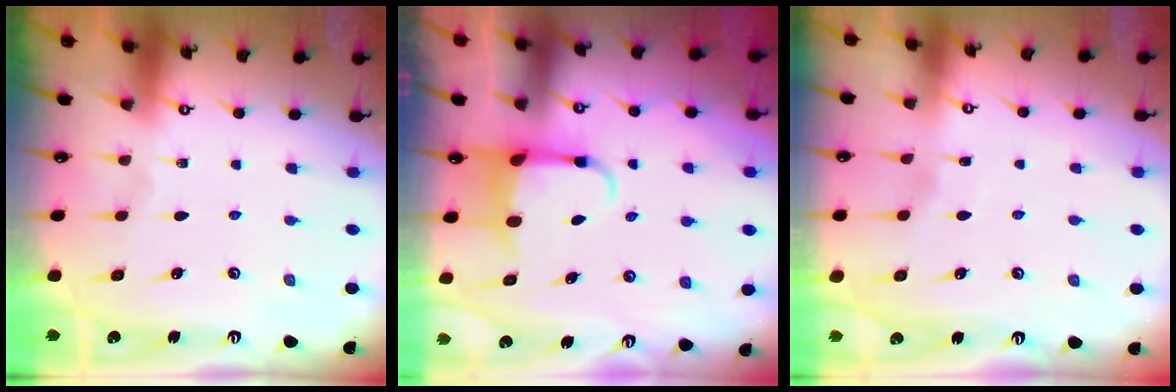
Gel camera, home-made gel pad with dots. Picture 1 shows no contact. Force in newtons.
{"total": 3.9, "press": 3.7, "slide": 1.0}
{"total": 2.2, "press": 2.1, "slide": 0.3}